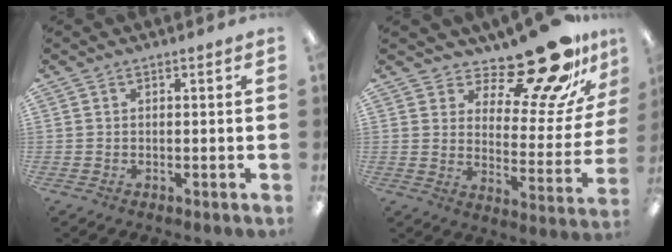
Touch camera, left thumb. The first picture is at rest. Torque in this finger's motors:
{"motor_torque": [0.33, 0.55, -0.31, -0.09, 0.01]}